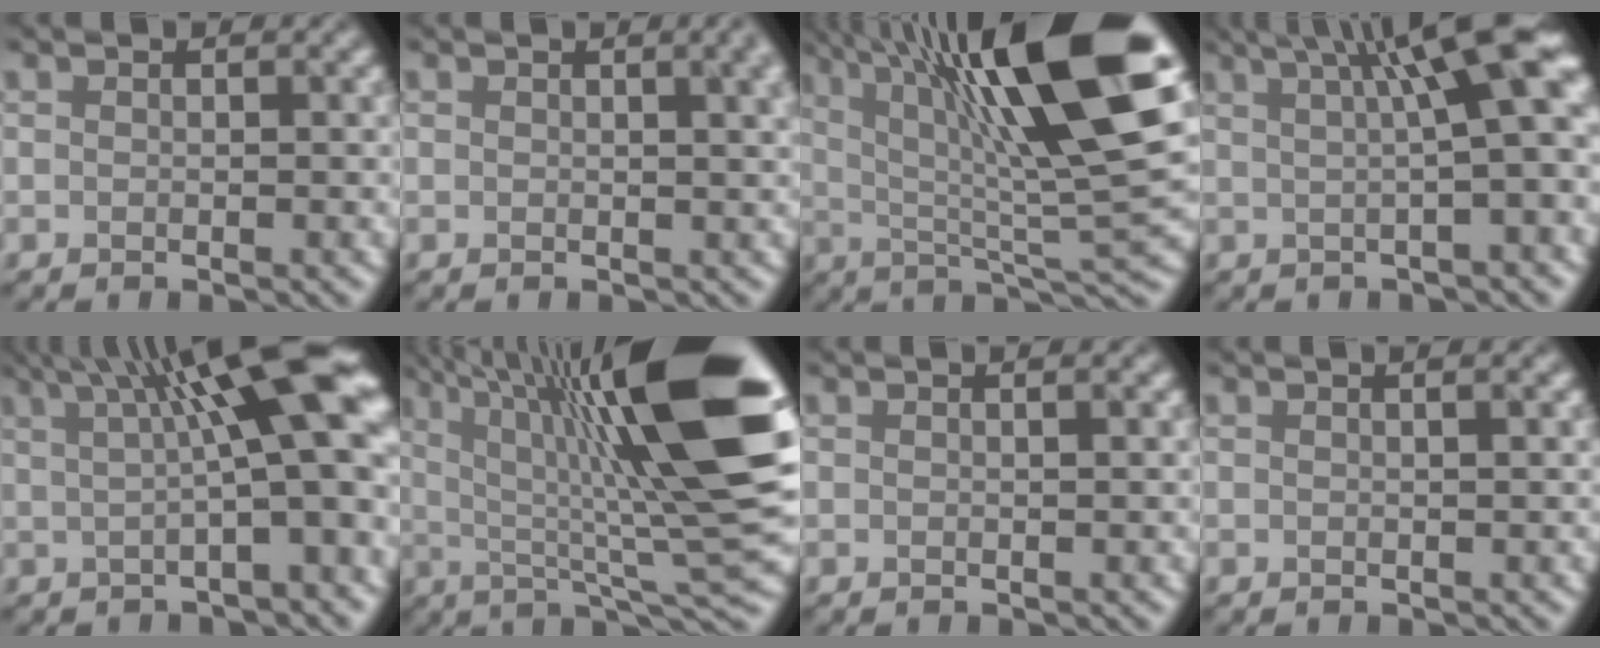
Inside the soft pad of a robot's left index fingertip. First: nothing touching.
{"total": 4.8, "force": [1.9, 2.3, 3.8], "torque": [-0.016, 0.024, 0.010]}
{"total": 15.4, "force": [5.4, 3.3, 14.0], "torque": [-0.215, 0.012, 0.094]}
{"total": 9.0, "force": [2.6, 2.0, 8.4], "torque": [-0.085, 0.023, 0.043]}
{"total": 11.5, "force": [3.1, 2.6, 10.8], "torque": [-0.126, 0.011, 0.047]}
{"total": 17.0, "force": [4.6, 3.5, 16.0], "torque": [-0.234, 0.016, 0.091]}
{"total": 2.4, "force": [1.1, 1.3, 1.7], "torque": [0.007, 0.014, -0.011]}
{"total": 3.1, "force": [1.4, 1.7, 2.2], "torque": [0.004, 0.026, -0.007]}